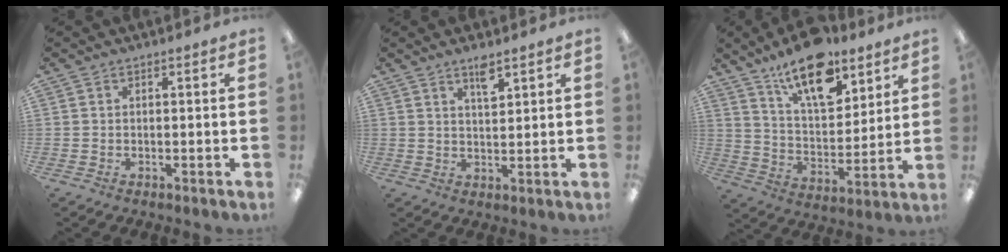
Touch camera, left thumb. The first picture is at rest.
{"total": 4.6, "force": [3.3, 1.3, 2.9], "torque": [-0.050, -0.011, 0.056]}
{"total": 17.1, "force": [12.3, 7.3, 9.5], "torque": [-0.159, -0.063, 0.213]}